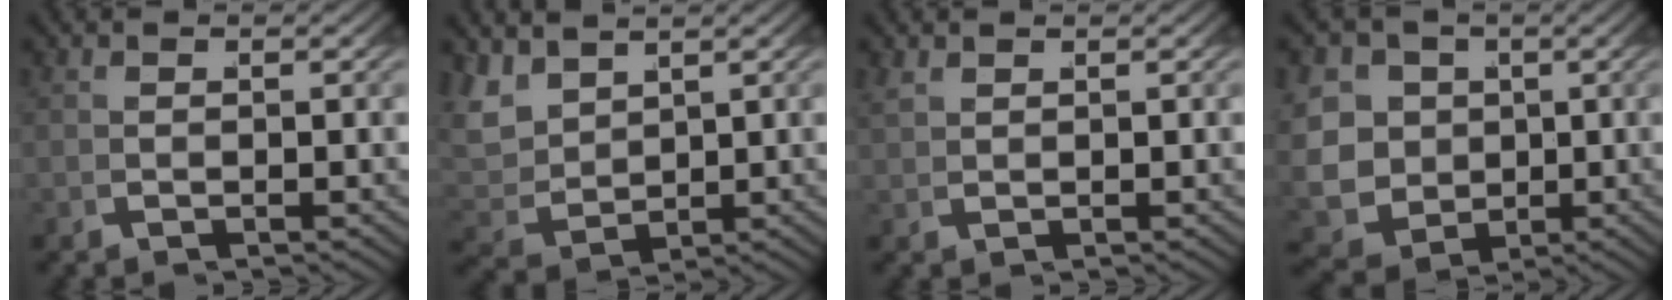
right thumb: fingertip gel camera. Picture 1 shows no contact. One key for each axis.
{"total": 5.2, "fx": 1.5, "fy": 3.8, "fz": 3.2, "tx": -0.091, "ty": -0.013, "tz": 0.039}
{"total": 1.1, "fx": 1.0, "fy": -0.2, "fz": 0.2, "tx": -0.002, "ty": 0.008, "tz": 0.026}
{"total": 14.3, "fx": -1.8, "fy": 12.4, "fz": 7.1, "tx": -0.171, "ty": -0.058, "tz": -0.025}